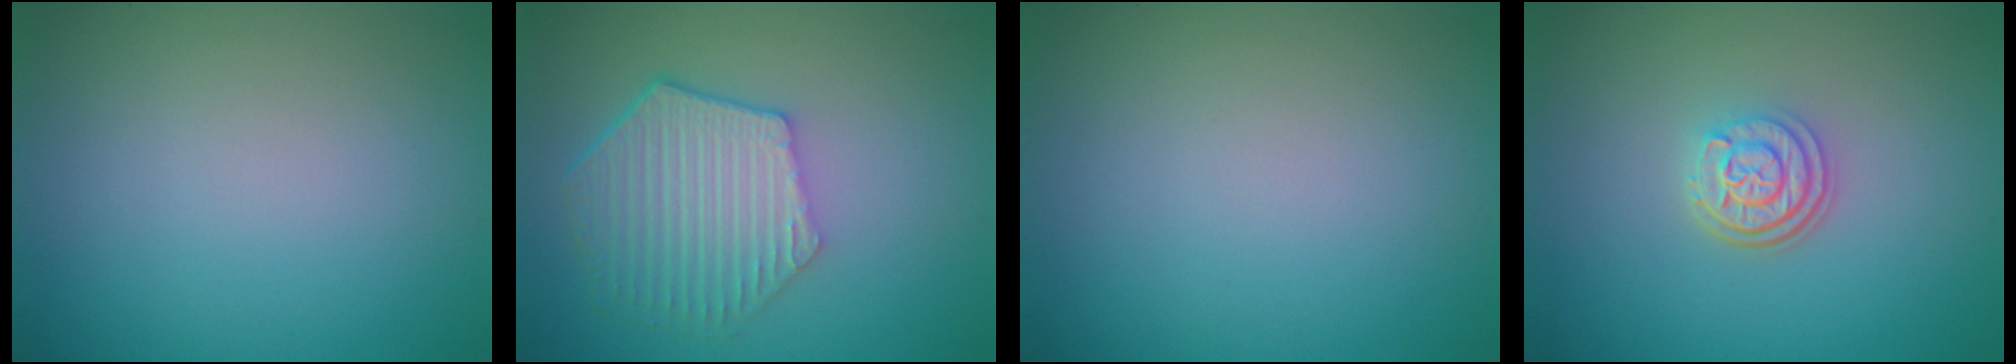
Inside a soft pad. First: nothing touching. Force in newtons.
{"total": 6.1, "press": 4.7, "slide": 3.9}
{"total": 0.0}
{"total": 3.1, "press": 2.5, "slide": 1.8}